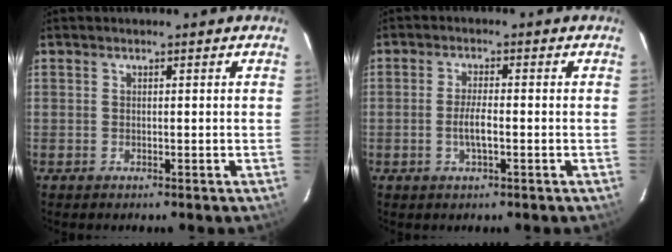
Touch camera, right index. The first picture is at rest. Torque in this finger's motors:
{"motor_torque": [0.61, -0.30, 0.35, 0.09]}